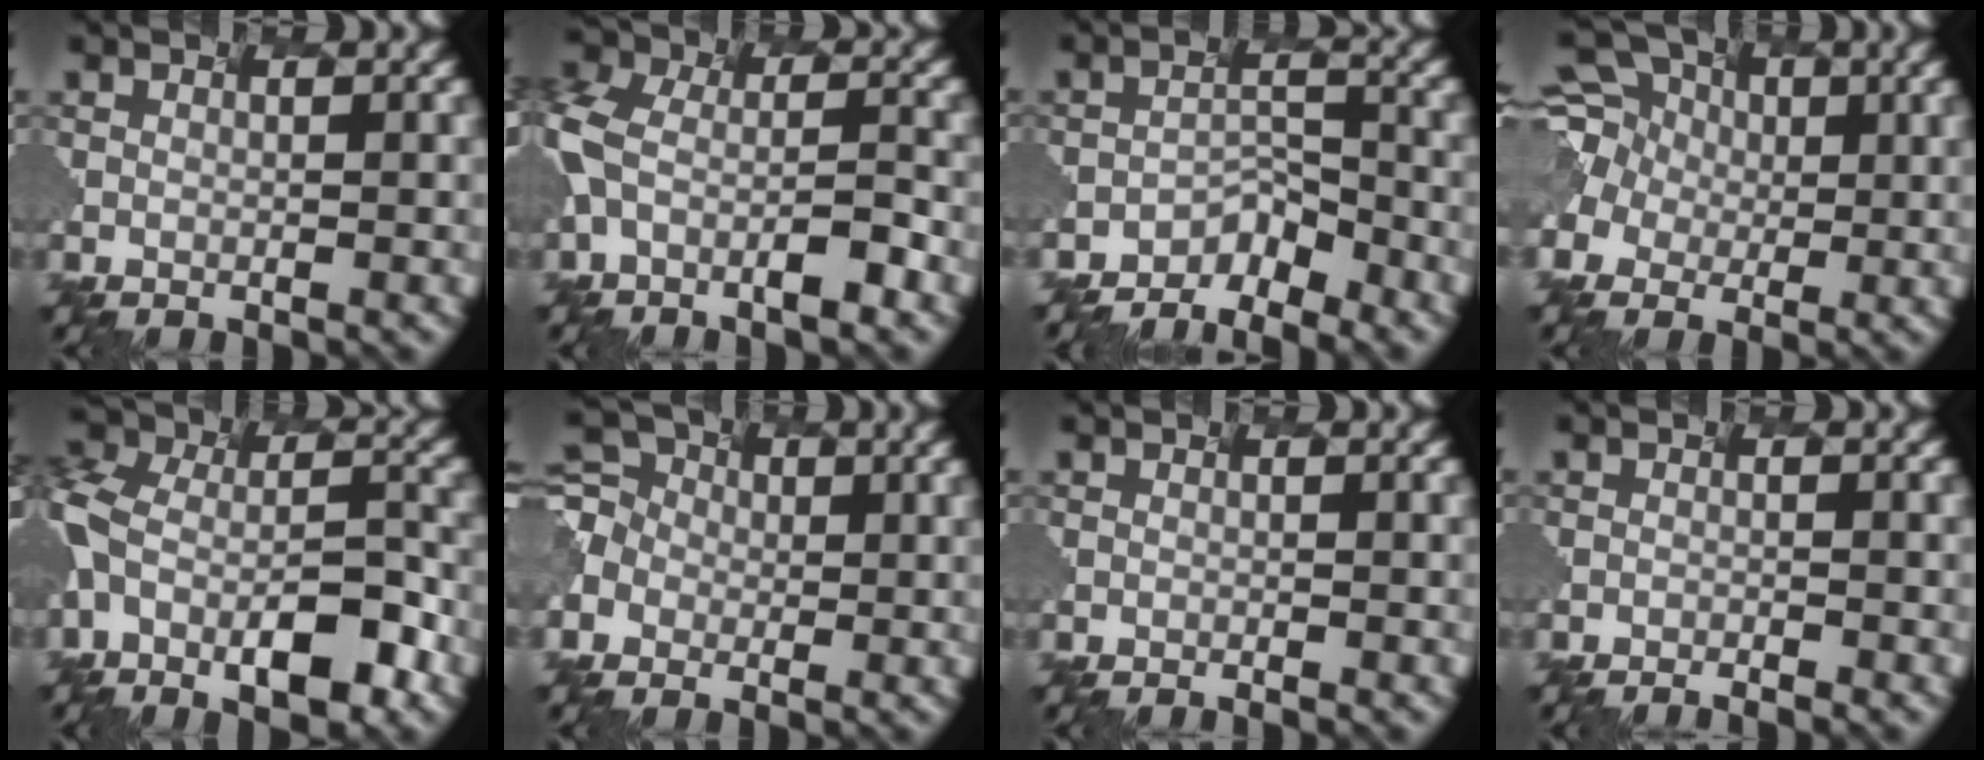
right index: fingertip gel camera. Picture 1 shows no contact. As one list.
[{"total": 4.8, "force": [-2.9, 1.7, 3.4], "torque": [-0.116, -0.007, -0.047]}, {"total": 5.0, "force": [-4.9, -0.6, -0.6], "torque": [-0.024, -0.007, -0.065]}, {"total": 6.8, "force": [-0.1, 6.3, 2.6], "torque": [-0.108, 0.022, -0.029]}, {"total": 9.4, "force": [-5.1, 4.6, 6.4], "torque": [-0.156, -0.016, -0.073]}, {"total": 4.9, "force": [-2.5, 4.0, 1.4], "torque": [-0.073, 0.004, -0.036]}, {"total": 1.0, "force": [-0.9, -0.1, 0.4], "torque": [0.001, -0.005, -0.003]}, {"total": 2.3, "force": [-2.3, -0.5, 0.3], "torque": [-0.009, 0.006, -0.015]}]